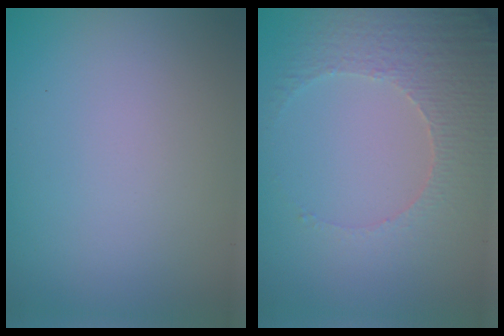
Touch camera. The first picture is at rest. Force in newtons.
{"total": 4.7, "press": 3.6, "slide": 3.0}